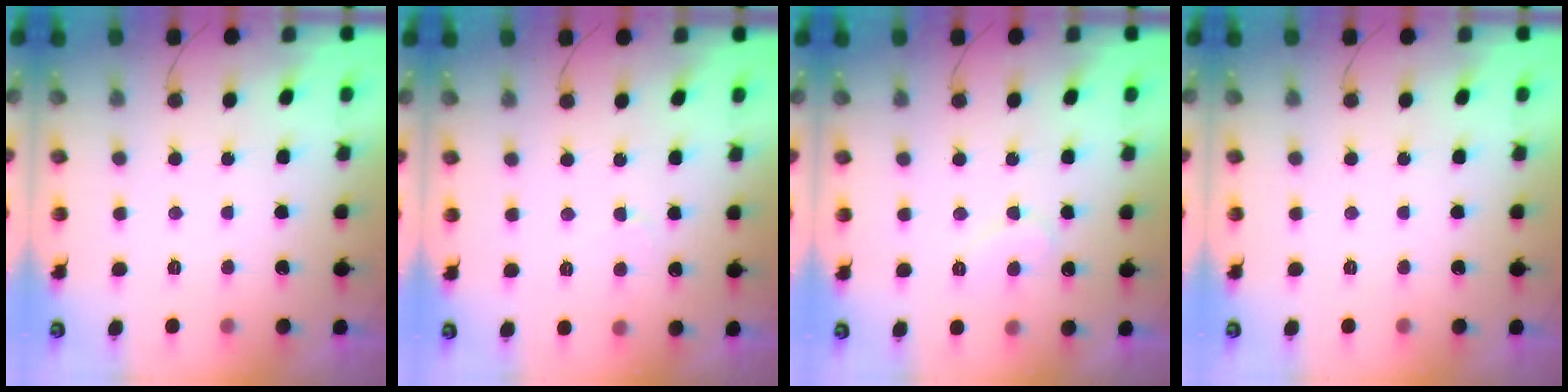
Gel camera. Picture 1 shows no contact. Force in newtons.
{"total": 2.2, "press": 2.2, "slide": 0.2}
{"total": 7.9, "press": 7.9, "slide": 0.5}
{"total": 0.0}